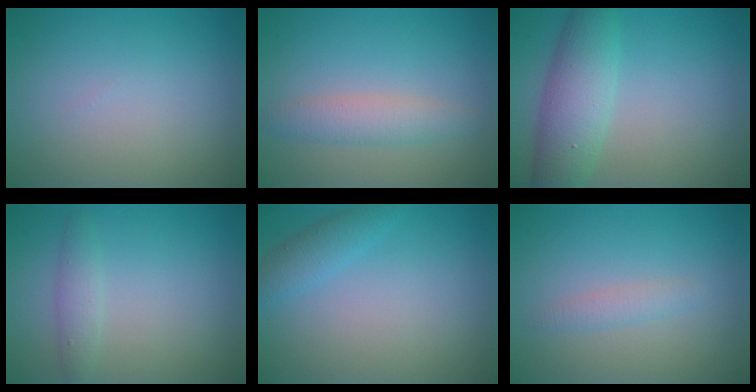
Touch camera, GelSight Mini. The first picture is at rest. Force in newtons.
{"total": 2.4, "press": 2.4, "slide": 0.1}
{"total": 5.3, "press": 5.3, "slide": 0.1}
{"total": 1.6, "press": 1.6, "slide": 0.0}
{"total": 1.9, "press": 1.9, "slide": 0.1}
{"total": 1.2, "press": 1.2, "slide": 0.0}